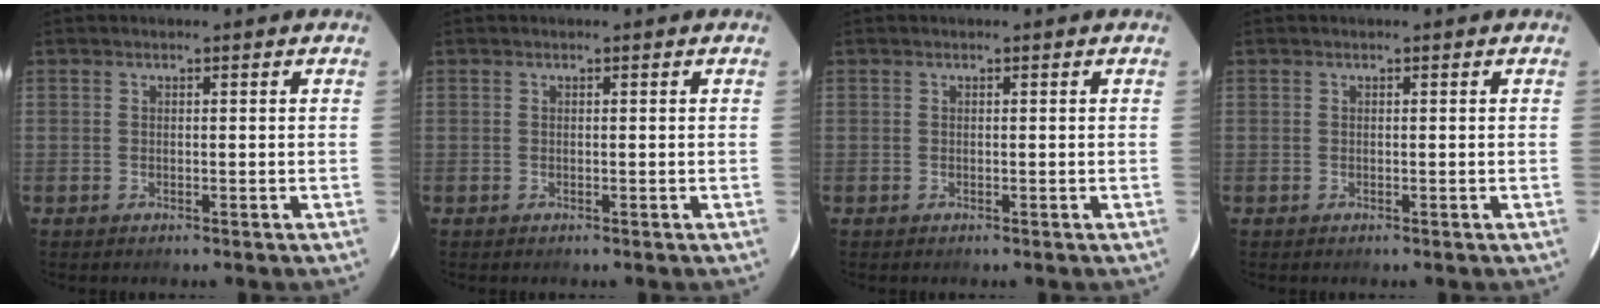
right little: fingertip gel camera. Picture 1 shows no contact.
{"total": 0.0}
{"total": 0.0}
{"total": 0.0}